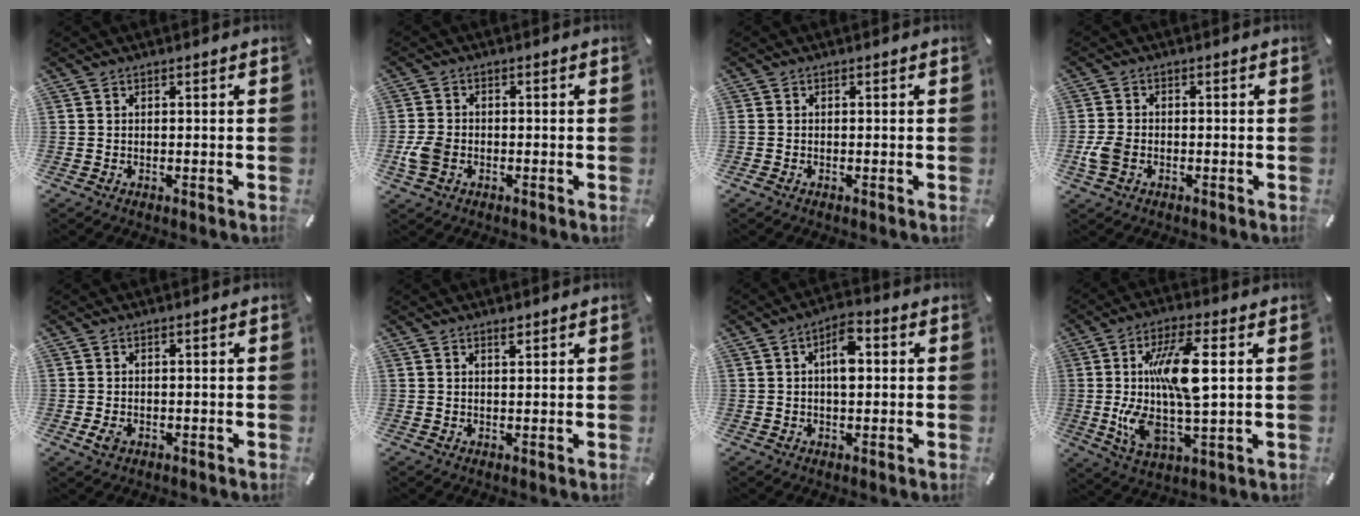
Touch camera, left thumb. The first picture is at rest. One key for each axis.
{"total": 5.2, "fx": -1.5, "fy": 4.0, "fz": 3.1, "tx": -0.071, "ty": 0.007, "tz": -0.027}
{"total": 0.5, "fx": -0.3, "fy": 0.3, "fz": 0.3, "tx": -0.004, "ty": 0.001, "tz": -0.007}
{"total": 4.6, "fx": -1.4, "fy": 3.3, "fz": 2.9, "tx": -0.060, "ty": 0.005, "tz": -0.025}
{"total": 2.1, "fx": -0.8, "fy": 1.4, "fz": 1.3, "tx": -0.037, "ty": -0.002, "tz": -0.018}
{"total": 1.4, "fx": 1.1, "fy": 0.5, "fz": 0.7, "tx": -0.007, "ty": -0.004, "tz": 0.018}
{"total": 6.3, "fx": 0.9, "fy": 3.3, "fz": 5.3, "tx": -0.072, "ty": 0.002, "tz": 0.007}
{"total": 16.5, "fx": 2.1, "fy": 5.1, "fz": 15.6, "tx": -0.318, "ty": -0.008, "tz": 0.029}